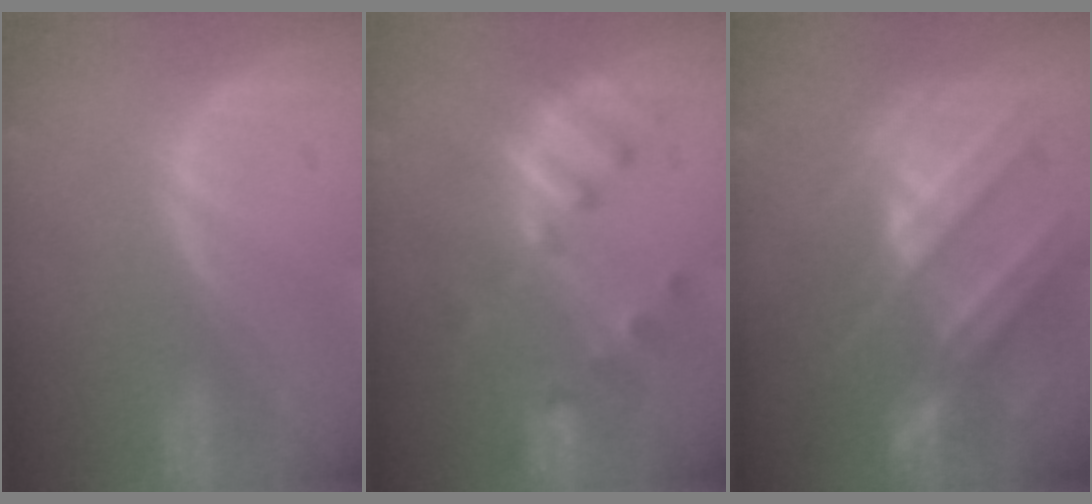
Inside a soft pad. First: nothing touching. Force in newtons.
{"total": 7.6, "press": 6.8, "slide": 3.4}
{"total": 10.0, "press": 9.5, "slide": 2.9}